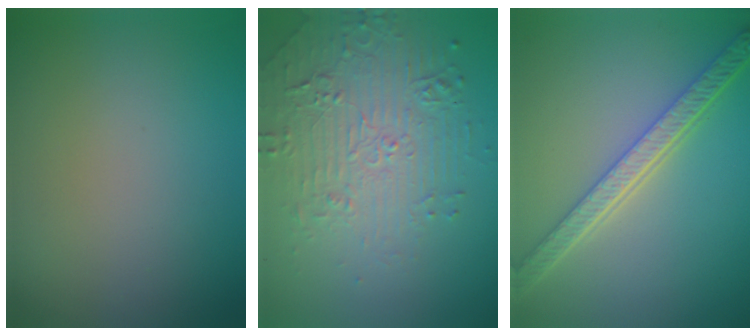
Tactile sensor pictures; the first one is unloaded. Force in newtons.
{"total": 5.0, "press": 3.8, "slide": 3.2}
{"total": 5.3, "press": 4.1, "slide": 3.3}